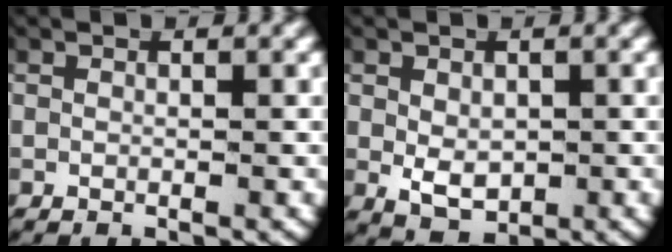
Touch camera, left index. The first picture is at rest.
{"total": 3.4, "force": [-0.8, 2.4, 2.2], "torque": [-0.051, -0.026, 0.005]}